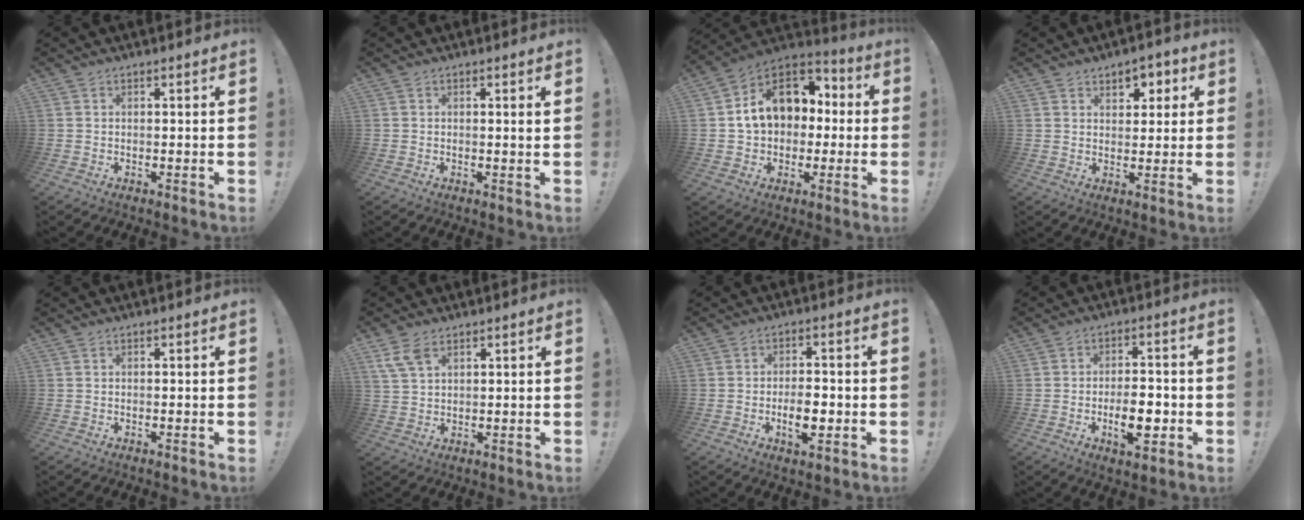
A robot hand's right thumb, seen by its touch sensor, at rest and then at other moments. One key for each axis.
{"total": 1.3, "fx": 0.6, "fy": -0.4, "fz": 1.1, "tx": -0.015, "ty": -0.004, "tz": 0.008}
{"total": 15.6, "fx": 3.3, "fy": 11.9, "fz": 9.6, "tx": -0.131, "ty": 0.001, "tz": 0.064}
{"total": 5.2, "fx": 2.5, "fy": 4.0, "fz": 2.1, "tx": -0.011, "ty": -0.018, "tz": 0.042}
{"total": 0.0}
{"total": 6.5, "fx": 3.9, "fy": 3.5, "fz": 3.9, "tx": -0.080, "ty": -0.008, "tz": 0.079}
{"total": 7.4, "fx": -2.2, "fy": 3.3, "fz": 6.2, "tx": -0.098, "ty": 0.003, "tz": -0.039}
{"total": 9.1, "fx": -2.9, "fy": 4.2, "fz": 7.6, "tx": -0.117, "ty": 0.008, "tz": -0.049}